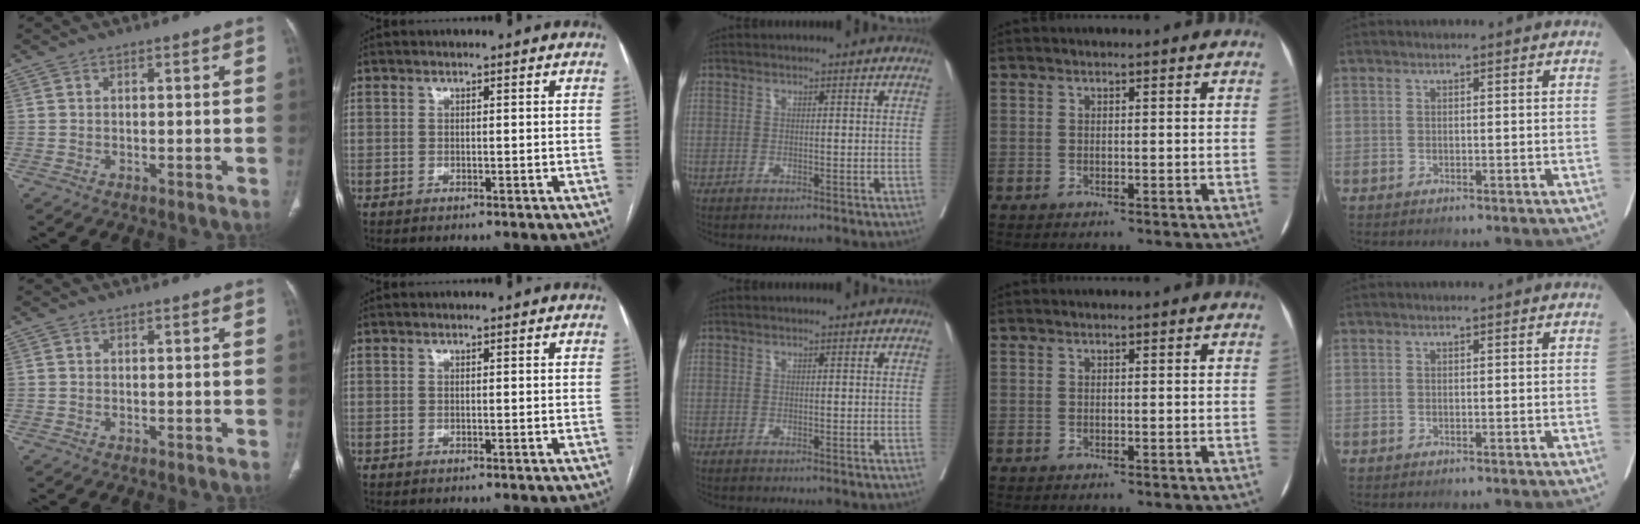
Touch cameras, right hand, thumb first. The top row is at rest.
{}